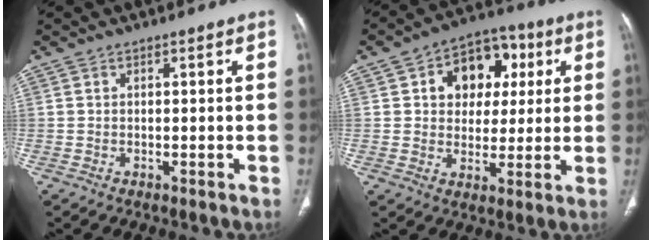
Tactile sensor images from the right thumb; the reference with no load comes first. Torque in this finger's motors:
{"motor_torque": [0.22, 2.27, 0.92, 0.61, 0.07]}